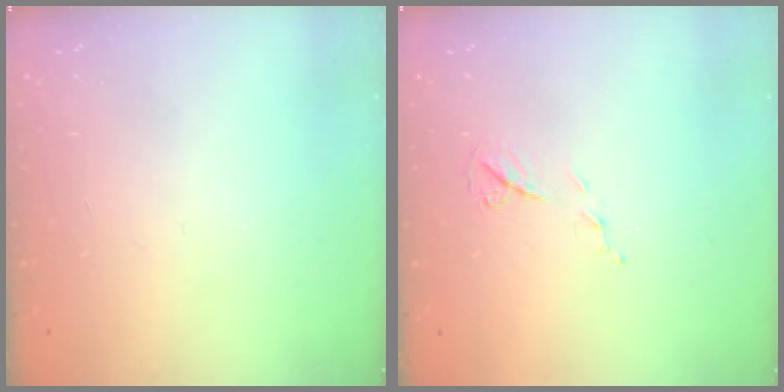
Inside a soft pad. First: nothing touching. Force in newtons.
{"total": 6.2, "press": 6.2, "slide": 0.7}